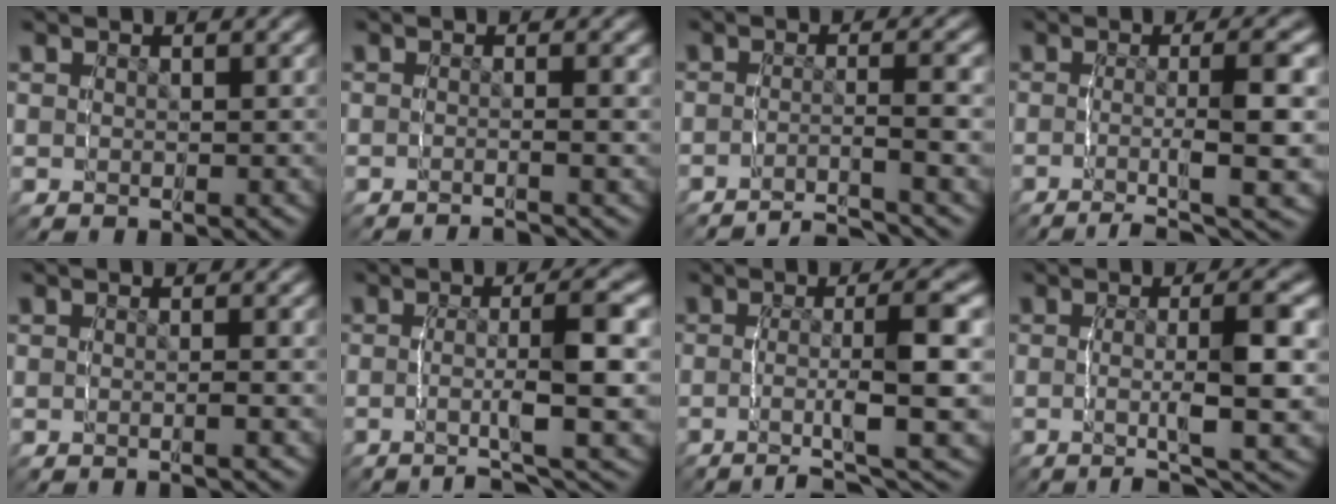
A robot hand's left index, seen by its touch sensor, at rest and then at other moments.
{"total": 2.2, "force": [-2.1, -0.1, 0.5], "torque": [-0.018, -0.007, -0.038]}
{"total": 7.6, "force": [-7.4, 0.5, 1.7], "torque": [-0.021, -0.024, -0.116]}
{"total": 6.6, "force": [-3.4, 0.8, 5.6], "torque": [-0.081, -0.011, -0.052]}
{"total": 0.8, "force": [-0.6, -0.1, 0.5], "torque": [-0.013, 0.005, -0.020]}
{"total": 5.4, "force": [-2.2, 0.2, 4.9], "torque": [-0.079, -0.007, -0.039]}
{"total": 6.2, "force": [-2.7, 0.4, 5.5], "torque": [-0.088, -0.007, -0.045]}
{"total": 5.3, "force": [-1.5, 0.4, 5.1], "torque": [-0.081, -0.007, -0.029]}